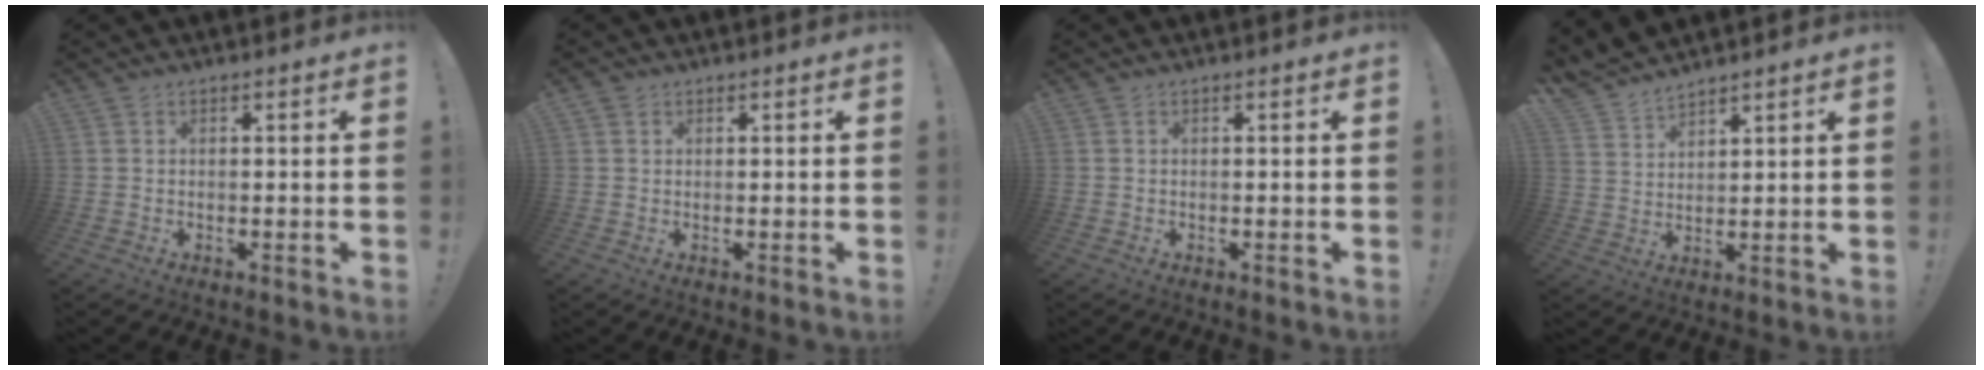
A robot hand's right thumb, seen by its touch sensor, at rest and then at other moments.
{"total": 0.7, "force": [0.4, 0.5, 0.1], "torque": [0.006, -0.002, 0.007]}
{"total": 0.0}
{"total": 6.3, "force": [5.9, 1.8, 1.3], "torque": [-0.038, -0.043, 0.114]}